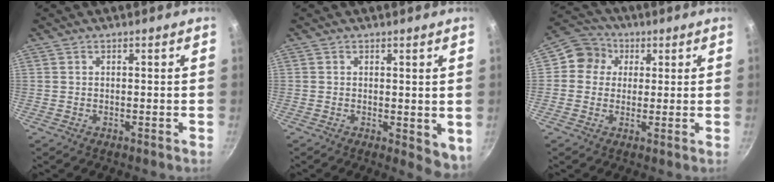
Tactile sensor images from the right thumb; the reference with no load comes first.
{"total": 6.4, "force": [-0.7, 3.0, 5.6], "torque": [-0.056, -0.004, -0.003]}
{"total": 6.8, "force": [1.5, 6.3, 2.1], "torque": [0.001, 0.012, 0.005]}